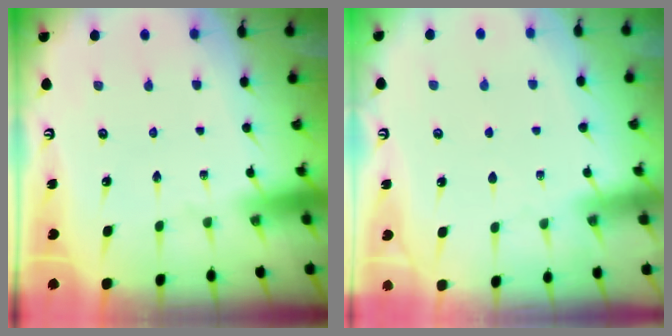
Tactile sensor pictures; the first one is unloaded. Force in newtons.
{"total": 3.0, "press": 3.0, "slide": 0.4}